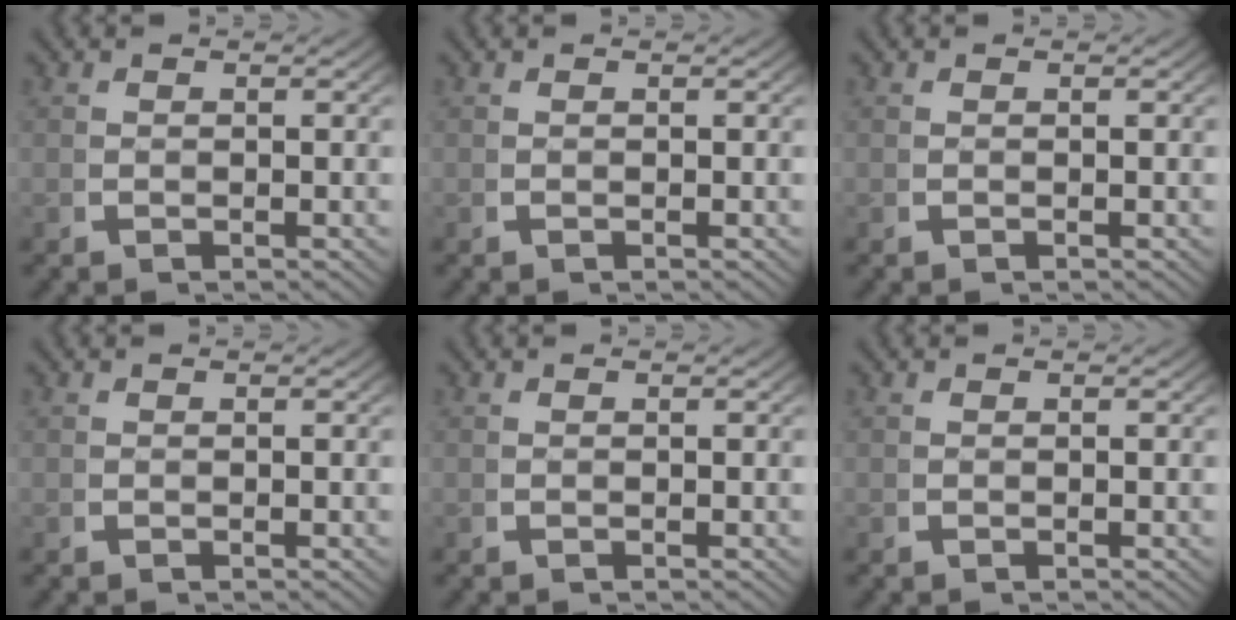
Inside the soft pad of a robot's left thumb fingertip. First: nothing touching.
{"total": 0.0}
{"total": 0.0}
{"total": 0.0}
{"total": 0.0}
{"total": 0.0}